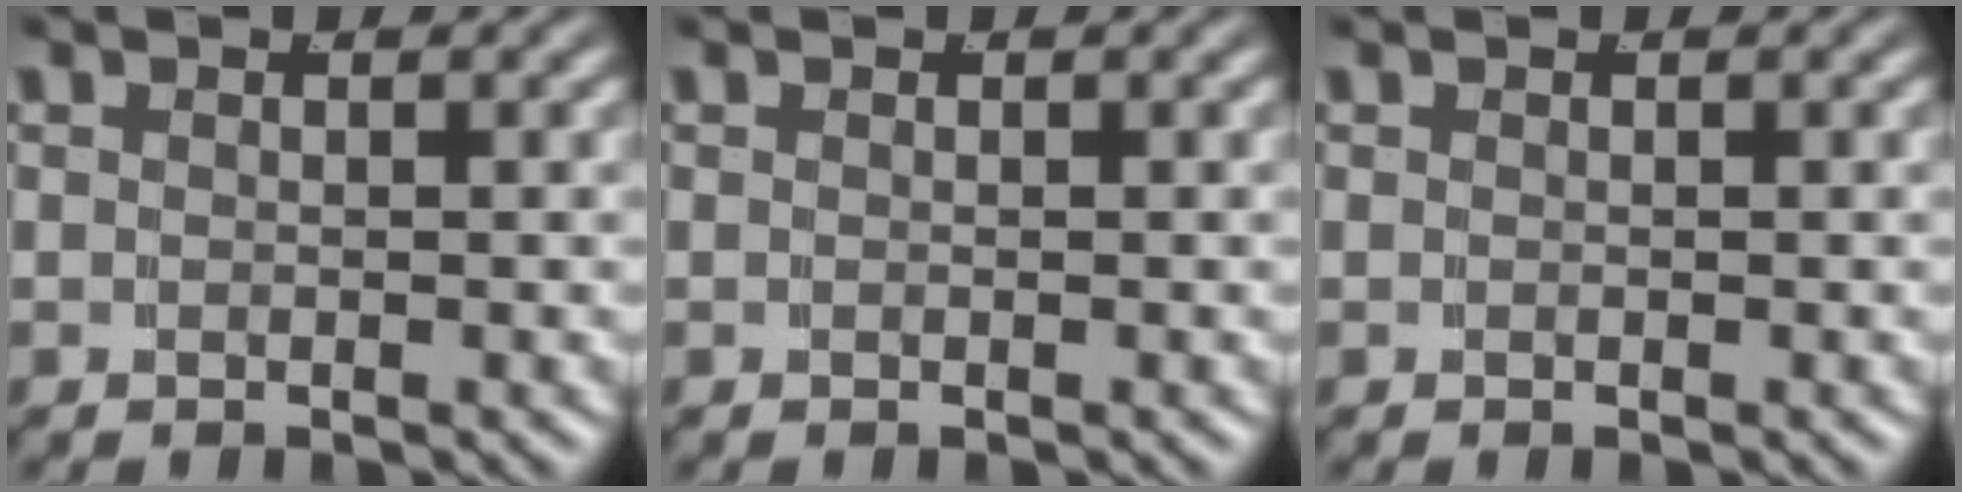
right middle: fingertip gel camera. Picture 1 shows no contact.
{"total": 0.0}
{"total": 0.0}